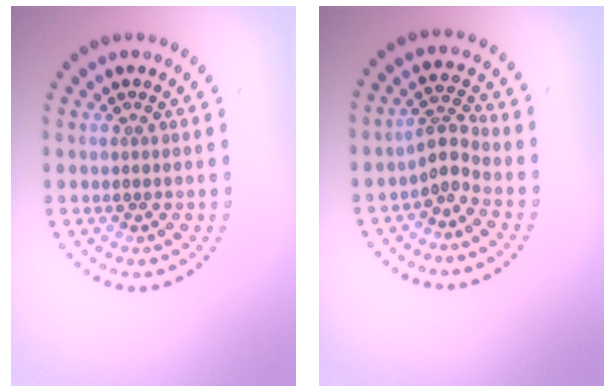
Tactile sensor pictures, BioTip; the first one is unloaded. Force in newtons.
{"total": 2.2, "press": 1.4, "slide": 1.7}